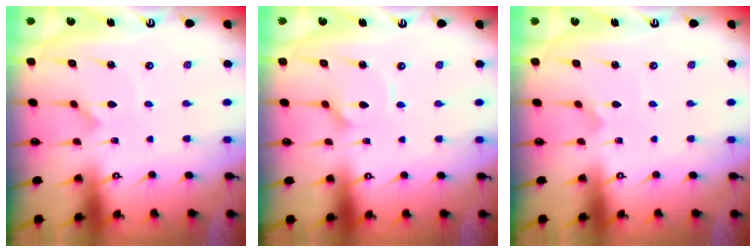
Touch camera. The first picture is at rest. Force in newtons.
{"total": 3.6, "press": 3.6, "slide": 0.4}
{"total": 0.0}